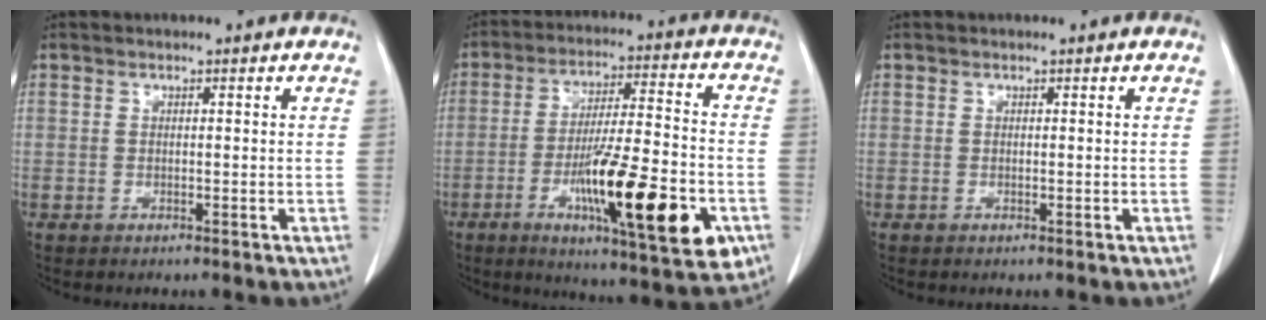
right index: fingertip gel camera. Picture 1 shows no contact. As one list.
[{"total": 21.0, "force": [-7.2, 3.1, 19.5], "torque": [-0.296, -0.015, -0.105]}, {"total": 0.0}]